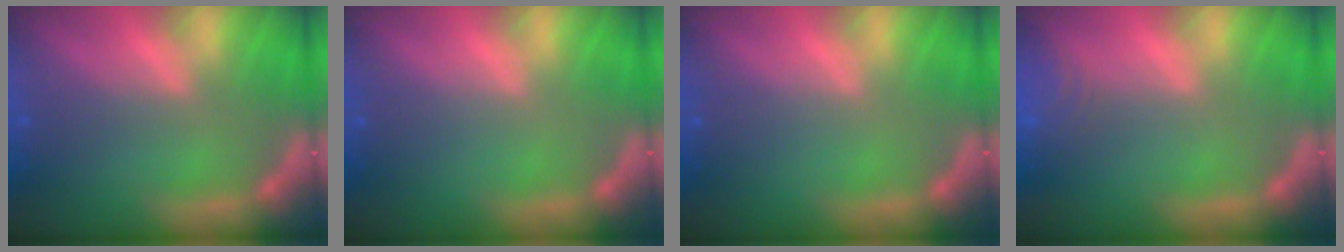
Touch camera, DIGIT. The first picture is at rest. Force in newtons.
{"total": 0.0}
{"total": 0.0}
{"total": 3.5}